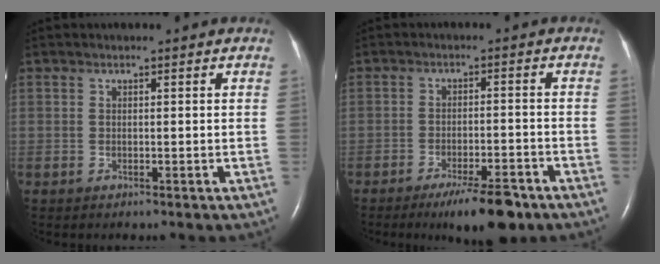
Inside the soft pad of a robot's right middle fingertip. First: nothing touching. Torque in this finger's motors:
{"motor_torque": [1.12, -1.01, 0.18, 0.07]}